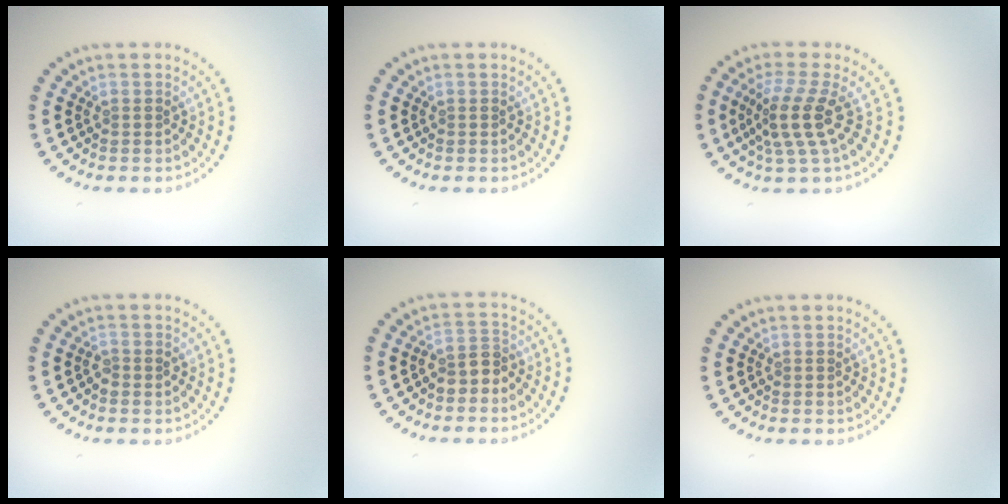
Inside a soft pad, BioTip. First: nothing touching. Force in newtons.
{"total": 0.0}
{"total": 3.8, "press": 2.7, "slide": 2.6}
{"total": 0.9, "press": 0.8, "slide": 0.3}
{"total": 2.1, "press": 1.9, "slide": 0.9}
{"total": 0.0}